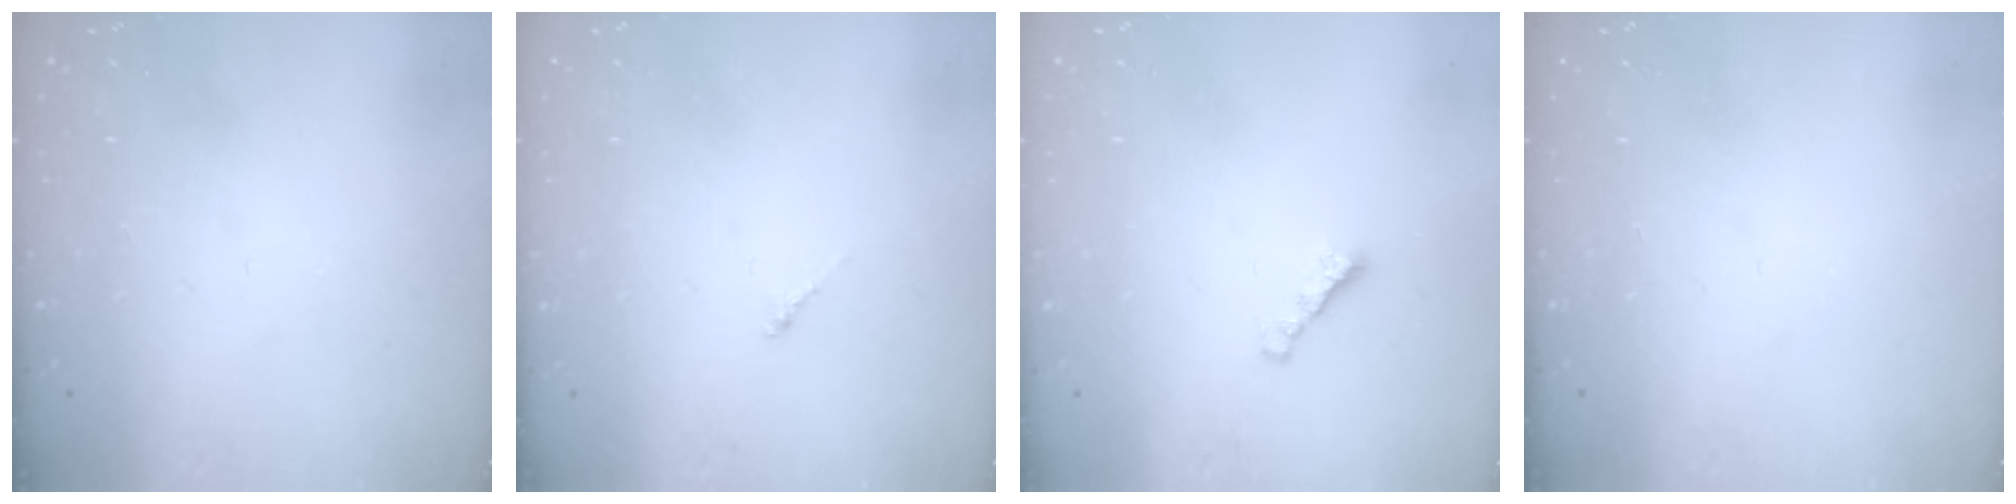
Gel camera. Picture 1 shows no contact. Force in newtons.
{"total": 0.8, "press": 0.6, "slide": 0.4}
{"total": 1.7, "press": 1.6, "slide": 0.5}
{"total": 0.0}